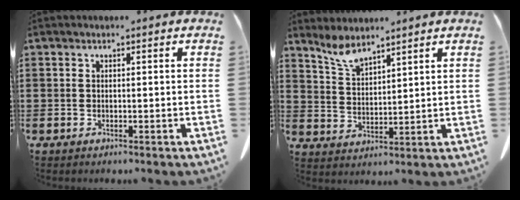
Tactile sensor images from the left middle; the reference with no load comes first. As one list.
[{"total": 5.1, "force": [4.3, 1.2, 2.4], "torque": [-0.060, -0.011, 0.078]}]